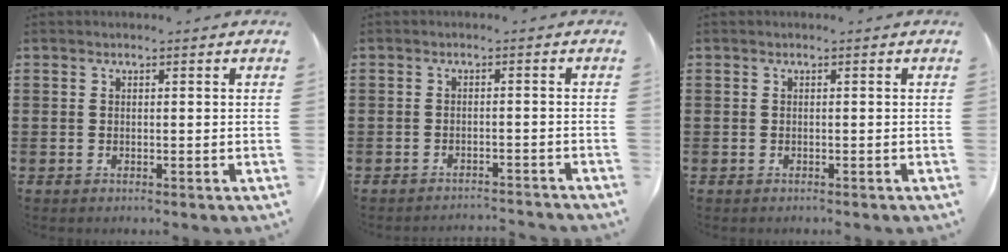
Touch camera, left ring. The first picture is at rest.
{"total": 2.0, "force": [-1.9, -0.2, 0.2], "torque": [-0.006, 0.002, -0.041]}
{"total": 0.0}